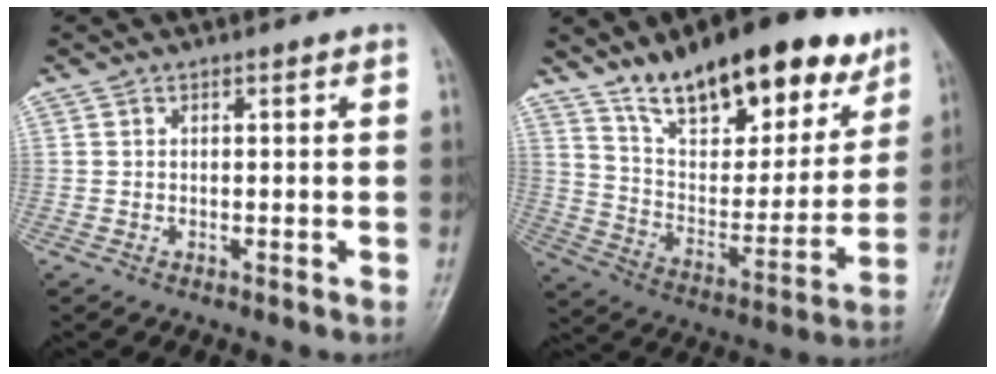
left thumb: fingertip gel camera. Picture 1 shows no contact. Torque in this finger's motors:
{"motor_torque": [0.24, 0.25, 1.51, -1.26, 0.32]}